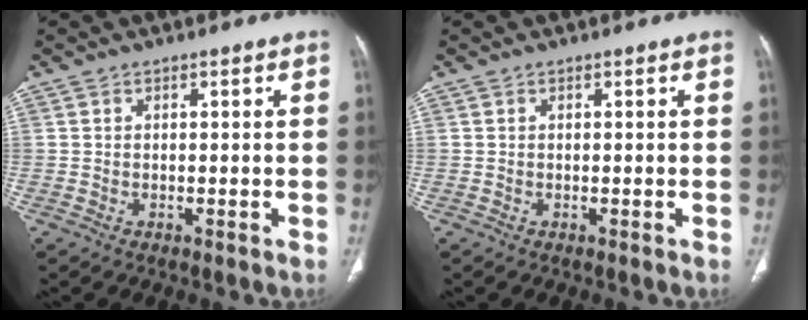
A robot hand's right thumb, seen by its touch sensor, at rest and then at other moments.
{"total": 0.0}